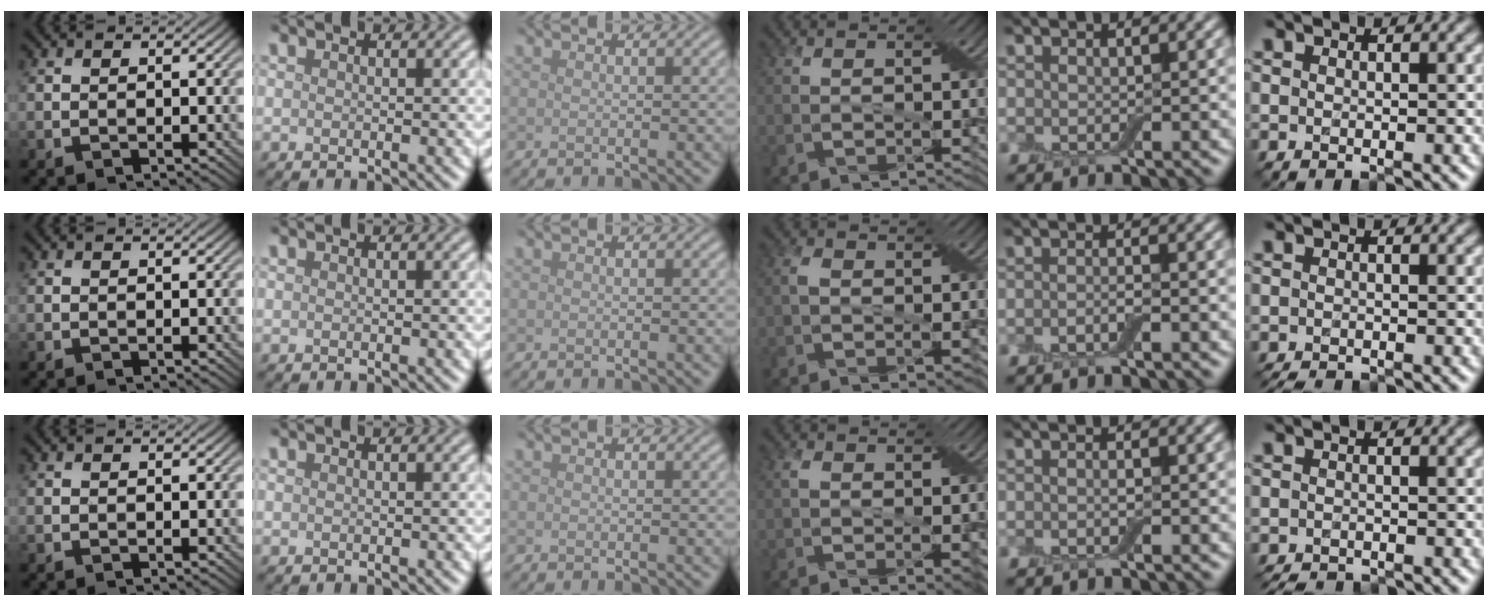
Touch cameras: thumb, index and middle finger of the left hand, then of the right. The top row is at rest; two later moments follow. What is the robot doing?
{"motion": "fold", "object": "apron"}